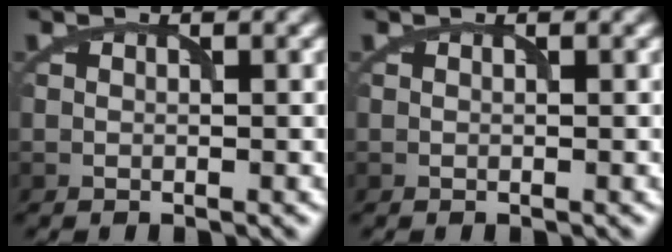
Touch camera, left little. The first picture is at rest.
{"total": 0.0}